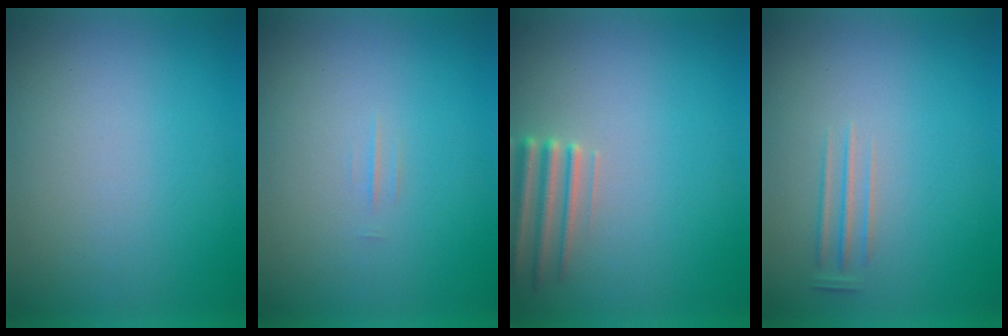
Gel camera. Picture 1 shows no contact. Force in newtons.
{"total": 1.3}
{"total": 2.8}
{"total": 1.3}